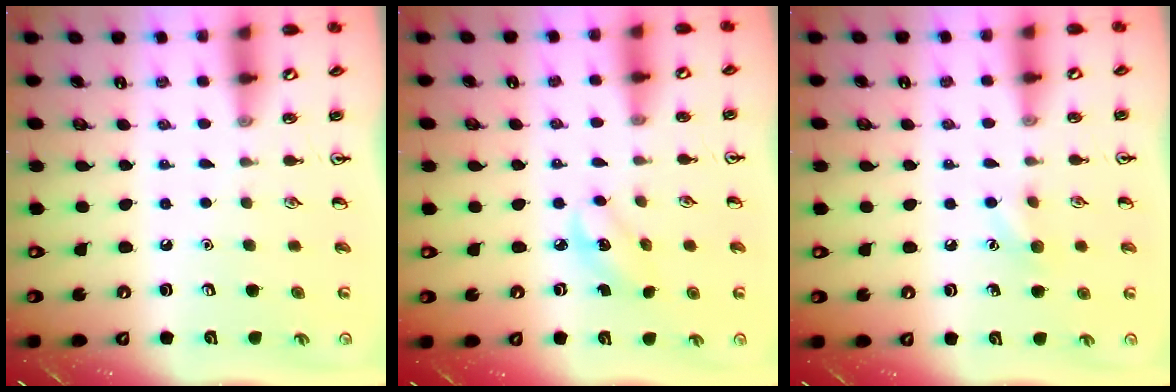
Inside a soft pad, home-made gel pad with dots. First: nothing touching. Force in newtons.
{"total": 2.8, "press": 2.7, "slide": 0.8}
{"total": 6.7, "press": 6.4, "slide": 2.1}